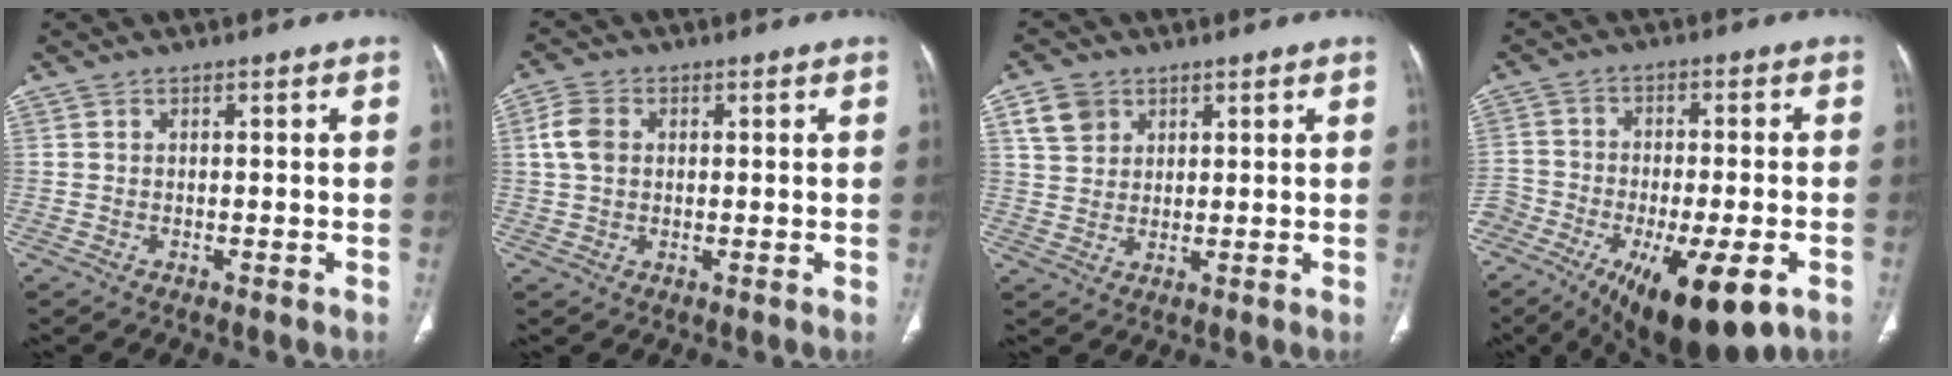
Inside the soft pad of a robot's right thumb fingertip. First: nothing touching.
{"total": 4.7, "force": [0.8, 3.5, 3.0], "torque": [-0.064, 0.007, 0.012]}
{"total": 5.6, "force": [2.8, 4.4, 2.2], "torque": [-0.025, -0.007, 0.057]}
{"total": 21.8, "force": [-11.4, 8.9, 16.3], "torque": [-0.298, 0.011, -0.182]}